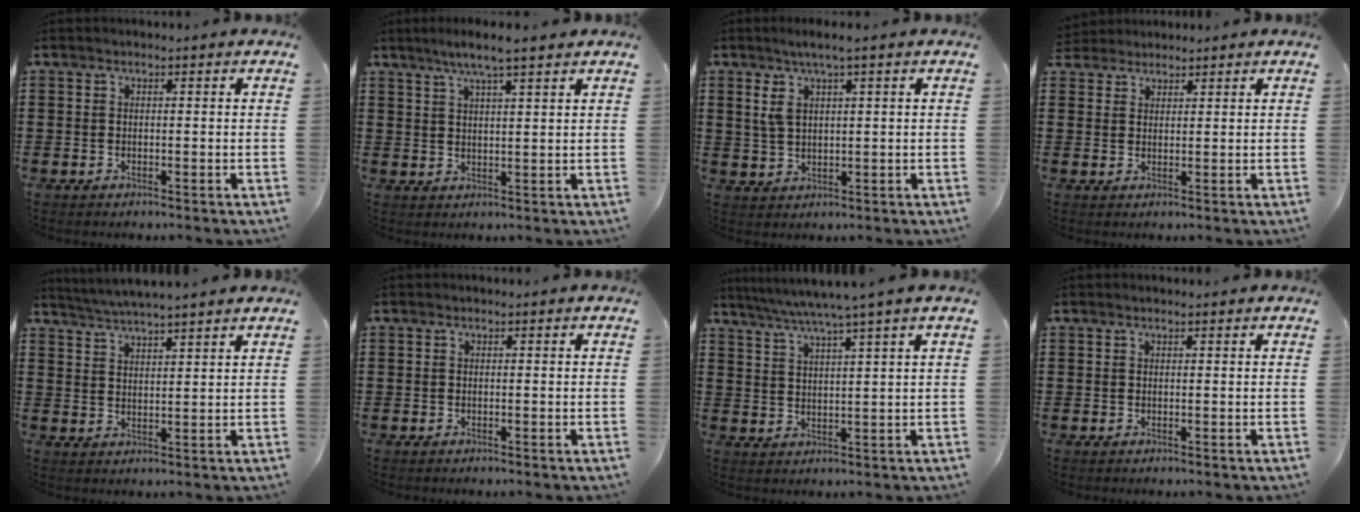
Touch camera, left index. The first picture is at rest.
{"total": 4.8, "force": [3.7, -0.1, 3.0], "torque": [-0.067, -0.003, 0.065]}
{"total": 4.7, "force": [2.1, 1.4, 4.0], "torque": [-0.088, 0.002, 0.034]}
{"total": 2.0, "force": [1.8, 0.8, -0.3], "torque": [-0.002, 0.005, 0.035]}
{"total": 3.7, "force": [3.5, -0.7, 0.7], "torque": [-0.026, -0.016, 0.062]}
{"total": 0.0}
{"total": 5.1, "force": [4.1, -1.2, 2.8], "torque": [-0.067, -0.021, 0.067]}
{"total": 0.0}